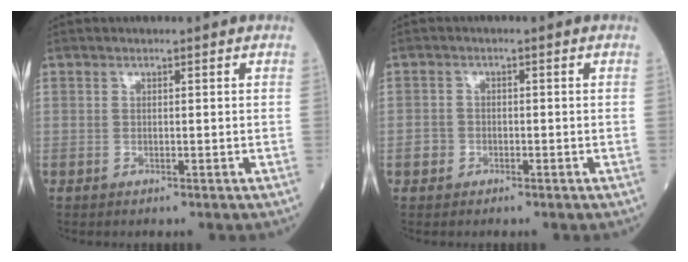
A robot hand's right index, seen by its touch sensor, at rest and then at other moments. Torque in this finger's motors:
{"motor_torque": [-0.04, -0.04, 0.18, 0.00]}